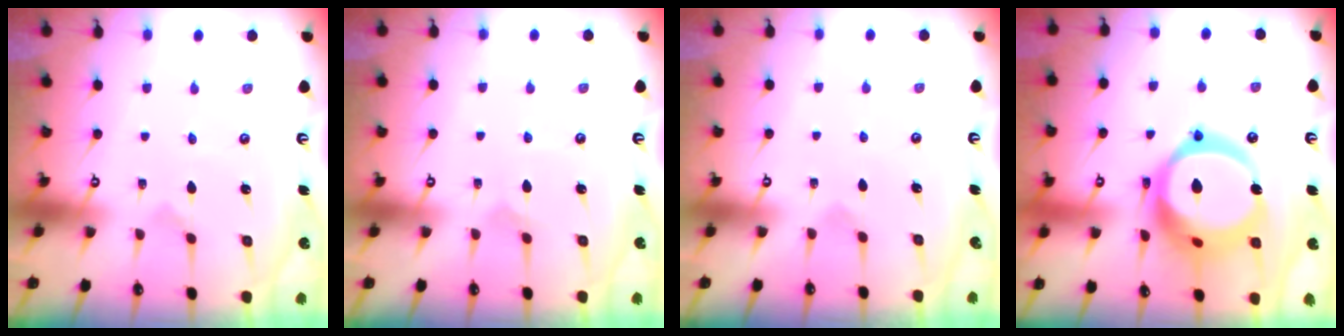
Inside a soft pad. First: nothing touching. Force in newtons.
{"total": 3.5, "press": 3.5, "slide": 0.3}
{"total": 2.4, "press": 2.4, "slide": 0.3}
{"total": 23.1, "press": 22.9, "slide": 2.6}